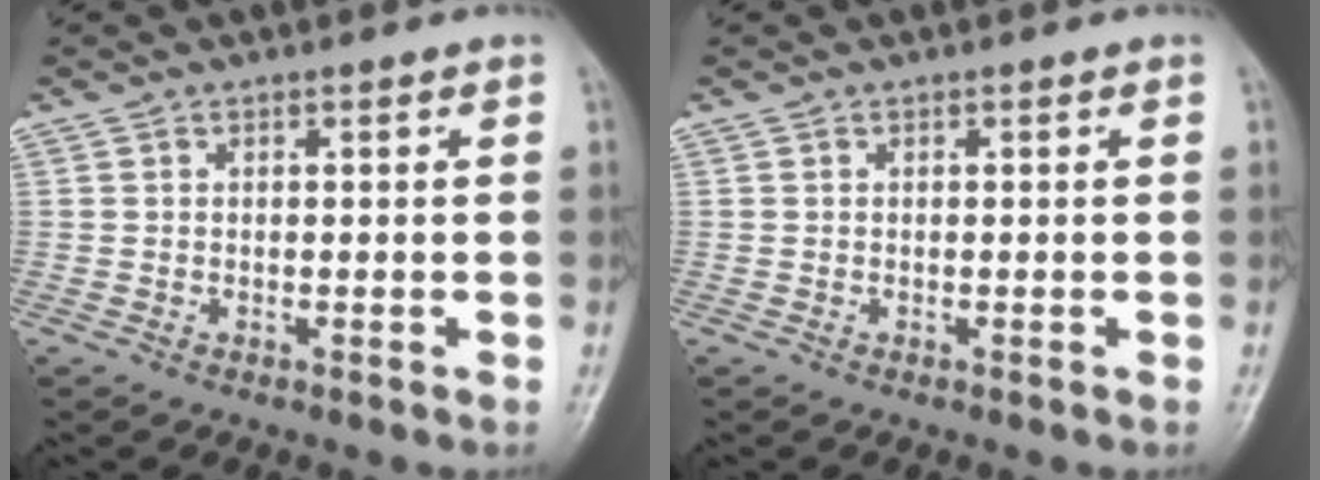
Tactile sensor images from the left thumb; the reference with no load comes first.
{"total": 0.0}